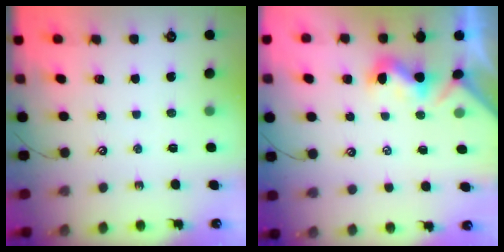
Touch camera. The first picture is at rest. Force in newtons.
{"total": 1.4, "press": 1.3, "slide": 0.5}